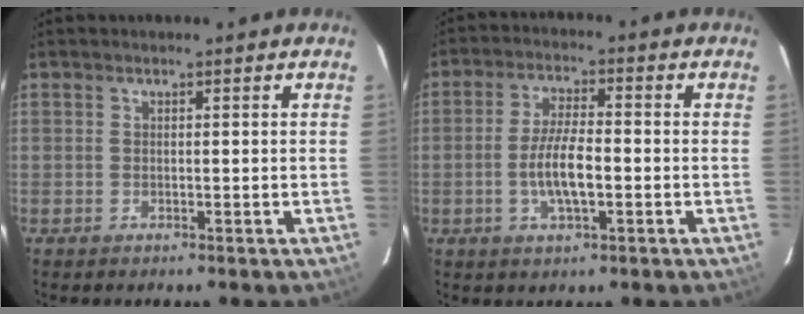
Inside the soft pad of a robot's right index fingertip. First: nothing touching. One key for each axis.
{"total": 7.3, "fx": -1.8, "fy": 2.2, "fz": 6.7, "tx": -0.133, "ty": 0.000, "tz": -0.033}